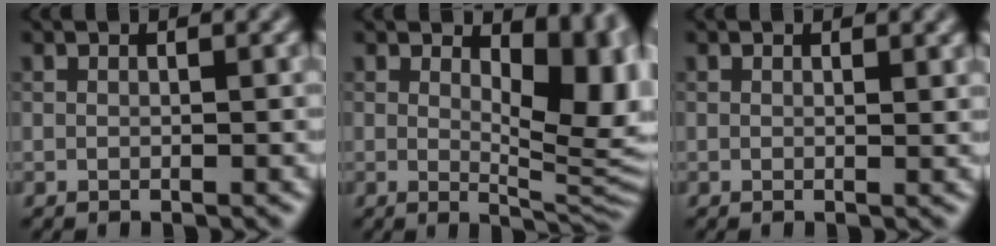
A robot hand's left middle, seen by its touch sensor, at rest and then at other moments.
{"total": 7.8, "force": [2.2, 3.8, 6.5], "torque": [-0.087, -0.015, 0.035]}
{"total": 0.6, "force": [0.4, 0.3, 0.4], "torque": [-0.004, -0.003, 0.006]}